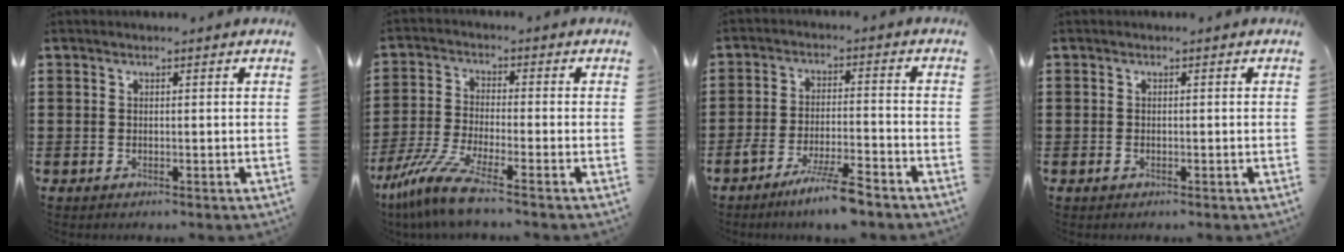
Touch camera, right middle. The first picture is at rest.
{"total": 8.0, "force": [-6.1, 0.6, 5.2], "torque": [-0.121, -0.017, -0.121]}
{"total": 7.1, "force": [-5.7, 0.3, 4.3], "torque": [-0.087, -0.011, -0.104]}
{"total": 0.7, "force": [-0.4, 0.3, 0.5], "torque": [-0.020, -0.008, -0.009]}